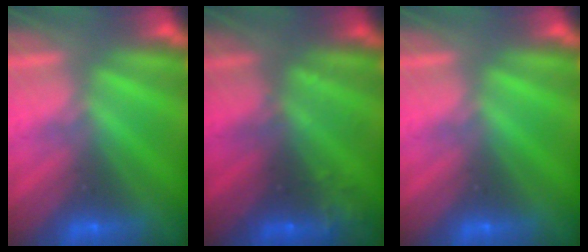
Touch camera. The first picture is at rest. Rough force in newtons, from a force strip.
{"total": 2.8}
{"total": 0.0}